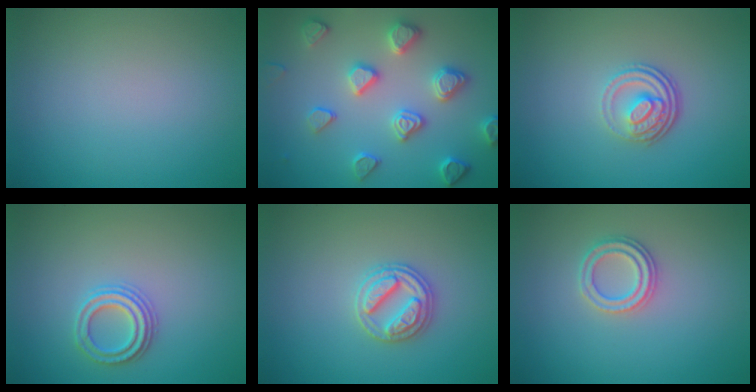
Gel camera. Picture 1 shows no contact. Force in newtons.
{"total": 4.5, "press": 4.2, "slide": 1.5}
{"total": 3.6, "press": 2.6, "slide": 2.6}
{"total": 2.3, "press": 2.3, "slide": 0.3}
{"total": 2.9, "press": 2.8, "slide": 0.4}
{"total": 2.2, "press": 2.1, "slide": 0.6}